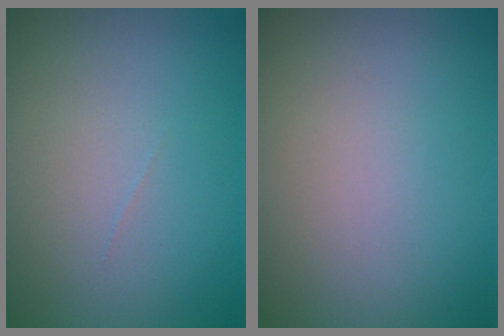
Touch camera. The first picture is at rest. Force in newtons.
{"total": 0.0}